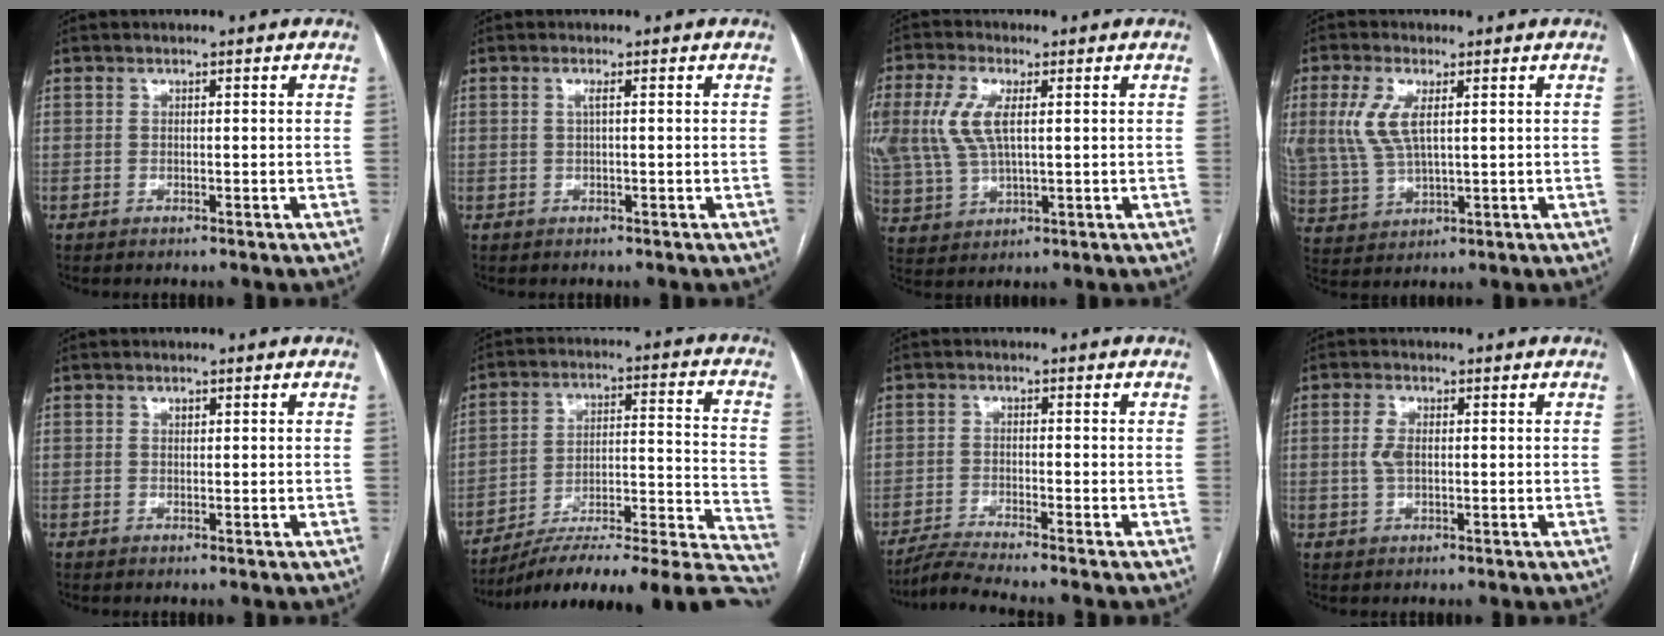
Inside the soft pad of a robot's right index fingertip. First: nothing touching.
{"total": 0.8, "force": [0.1, -0.1, 0.8], "torque": [-0.016, 0.002, 0.001]}
{"total": 11.1, "force": [2.6, 5.1, 9.5], "torque": [-0.232, 0.010, 0.057]}
{"total": 8.4, "force": [2.5, 3.5, 7.2], "torque": [-0.179, 0.007, 0.055]}
{"total": 0.5, "force": [0.3, 0.3, 0.3], "torque": [-0.005, 0.000, 0.004]}
{"total": 27.7, "force": [-25.2, 1.7, 11.4], "torque": [-0.075, 0.019, -0.354]}
{"total": 5.6, "force": [-4.9, -1.5, 2.1], "torque": [-0.042, -0.020, -0.088]}
{"total": 3.0, "force": [0.2, 1.5, 2.6], "torque": [-0.063, 0.005, 0.005]}